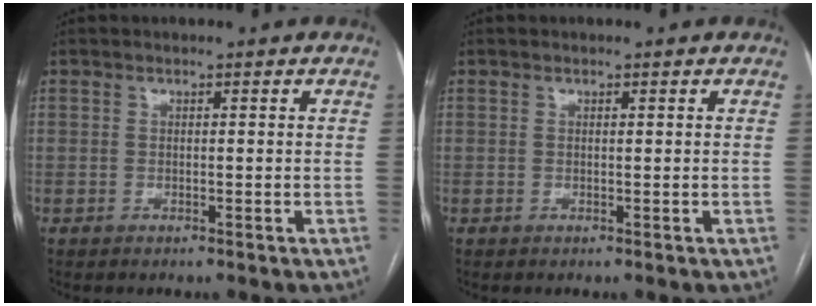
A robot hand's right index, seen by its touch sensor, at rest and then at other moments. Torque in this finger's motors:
{"motor_torque": [0.02, -0.01, 0.00, -0.01]}